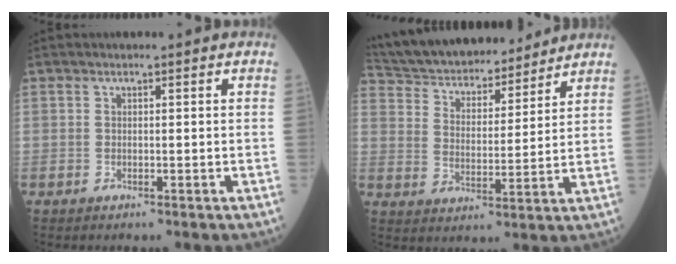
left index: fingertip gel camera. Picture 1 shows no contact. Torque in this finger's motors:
{"motor_torque": [0.19, -1.15, 0.19, 0.04]}